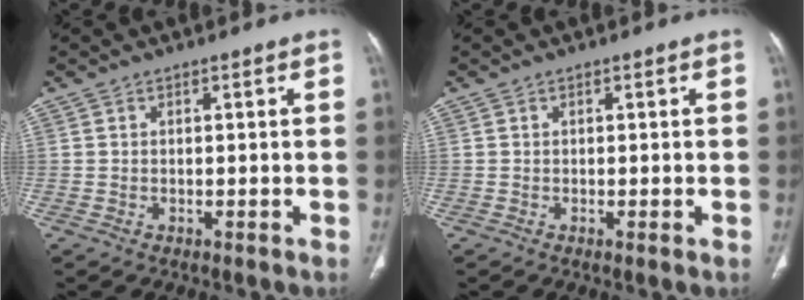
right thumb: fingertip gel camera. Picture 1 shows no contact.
{"total": 0.6, "force": [-0.2, 0.0, 0.6], "torque": [-0.018, -0.003, -0.006]}